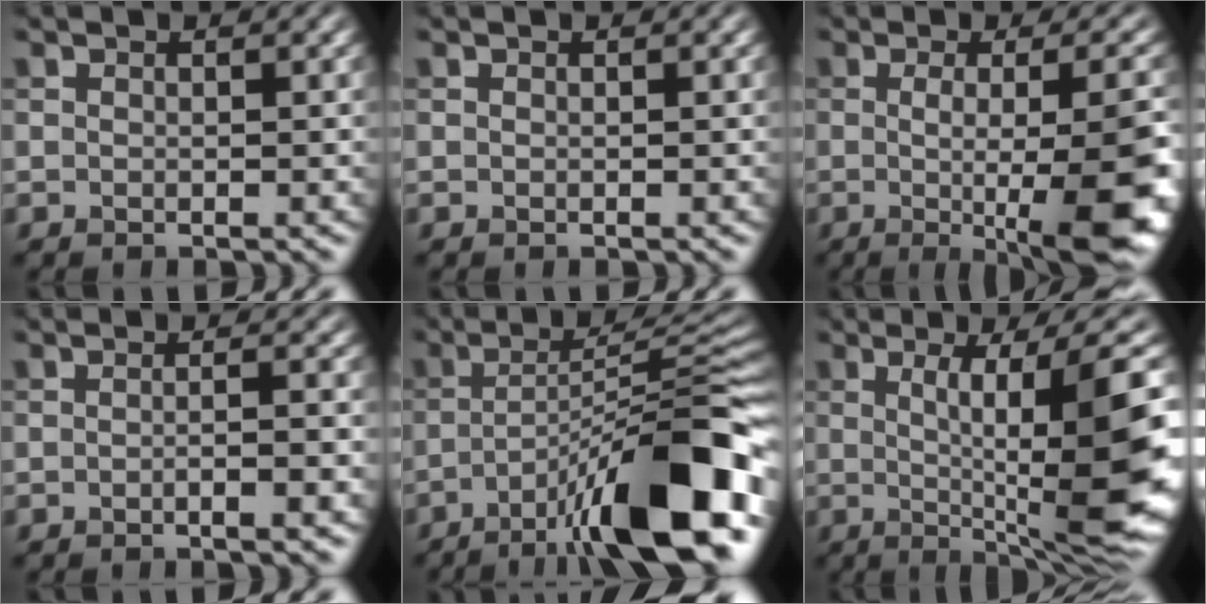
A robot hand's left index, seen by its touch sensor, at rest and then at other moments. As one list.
[{"total": 0.0}, {"total": 10.9, "force": [-1.9, 2.9, 10.3], "torque": [-0.123, -0.014, -0.020]}, {"total": 3.0, "force": [-0.8, 0.9, 2.8], "torque": [-0.022, 0.007, -0.018]}, {"total": 14.0, "force": [-7.4, 2.7, 11.6], "torque": [-0.173, 0.016, -0.121]}, {"total": 14.2, "force": [0.2, 3.0, 13.9], "torque": [-0.187, 0.003, 0.010]}]